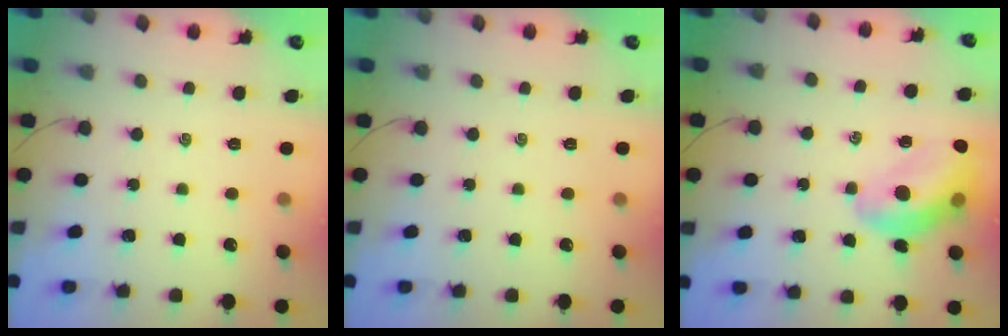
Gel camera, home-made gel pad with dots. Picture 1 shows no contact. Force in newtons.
{"total": 0.0}
{"total": 13.4, "press": 12.9, "slide": 3.3}